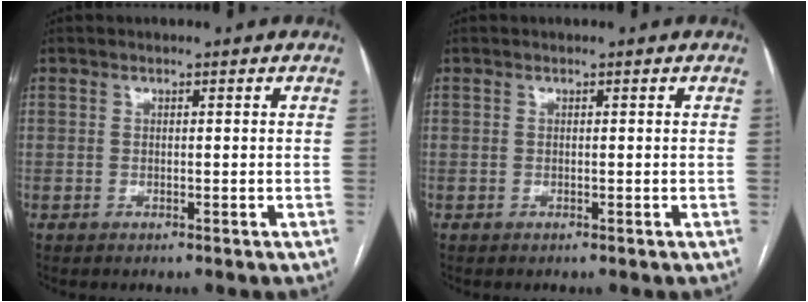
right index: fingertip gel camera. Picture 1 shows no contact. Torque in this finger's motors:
{"motor_torque": [0.00, 0.00, 0.00, 0.00]}